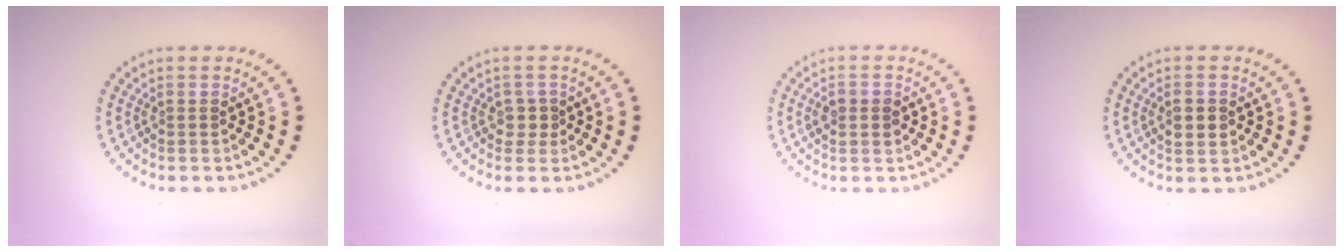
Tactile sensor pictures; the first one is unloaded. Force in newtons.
{"total": 1.4, "press": 1.1, "slide": 0.8}
{"total": 2.4, "press": 2.4, "slide": 0.1}
{"total": 1.8, "press": 1.8, "slide": 0.3}